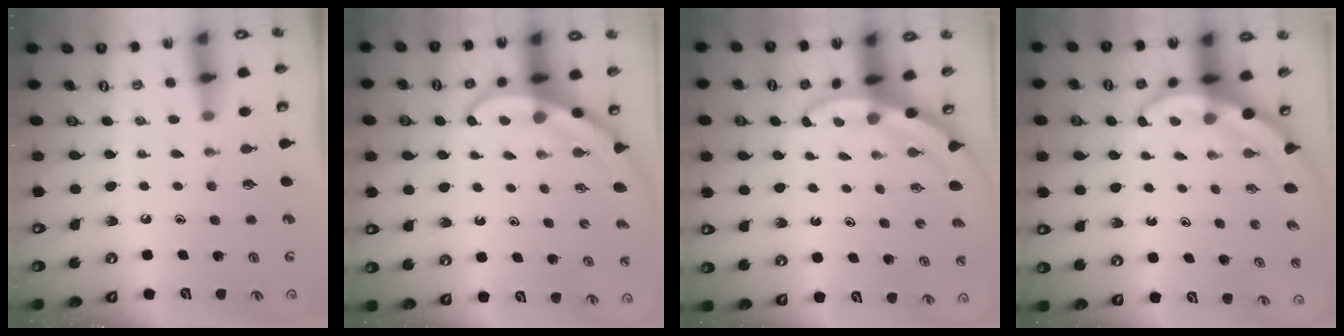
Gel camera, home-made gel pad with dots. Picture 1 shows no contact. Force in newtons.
{"total": 3.8, "press": 3.8, "slide": 0.4}
{"total": 3.2, "press": 3.2, "slide": 0.1}
{"total": 4.8, "press": 4.7, "slide": 1.2}